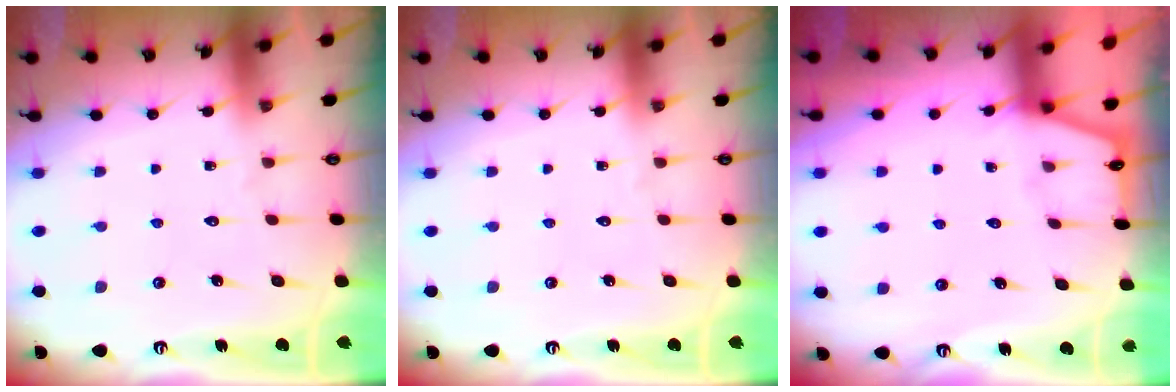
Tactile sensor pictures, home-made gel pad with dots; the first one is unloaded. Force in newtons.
{"total": 0.0}
{"total": 2.1, "press": 2.1, "slide": 0.3}